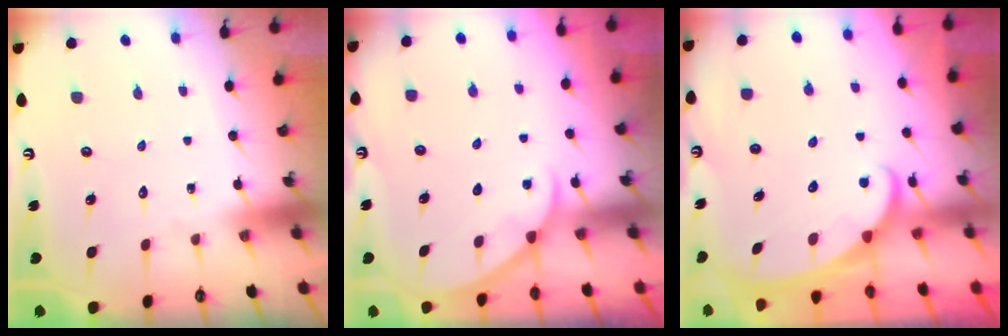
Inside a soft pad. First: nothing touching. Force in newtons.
{"total": 2.4, "press": 2.4, "slide": 0.3}
{"total": 2.5, "press": 2.4, "slide": 0.4}